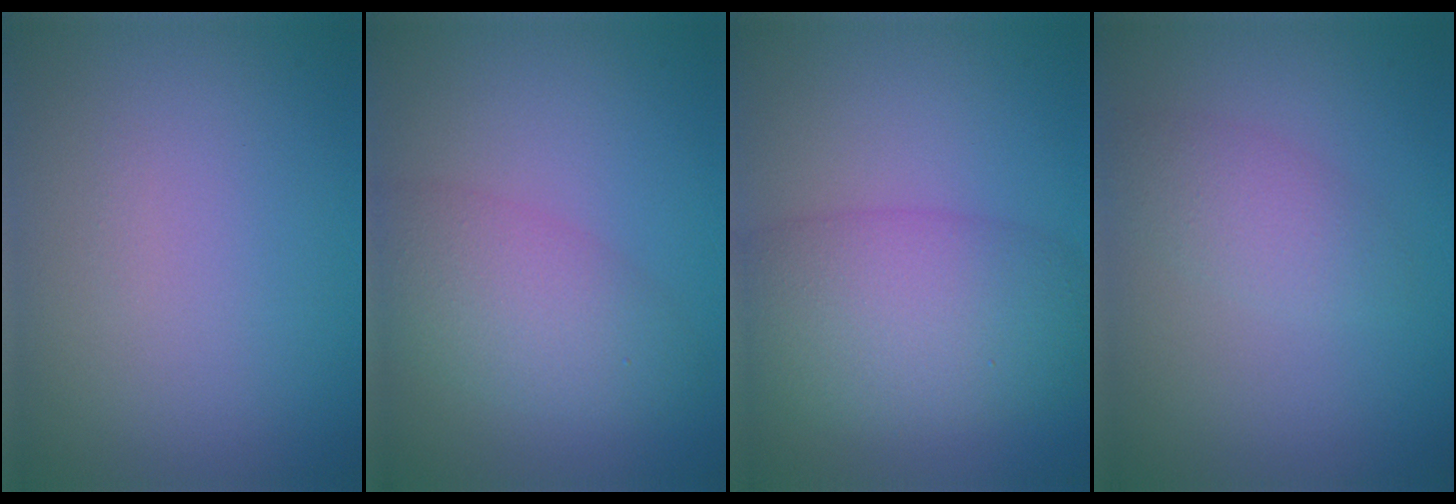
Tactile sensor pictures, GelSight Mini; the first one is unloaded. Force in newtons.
{"total": 4.5, "press": 4.5, "slide": 0.2}
{"total": 7.8, "press": 7.8, "slide": 0.2}
{"total": 2.4, "press": 2.4, "slide": 0.1}